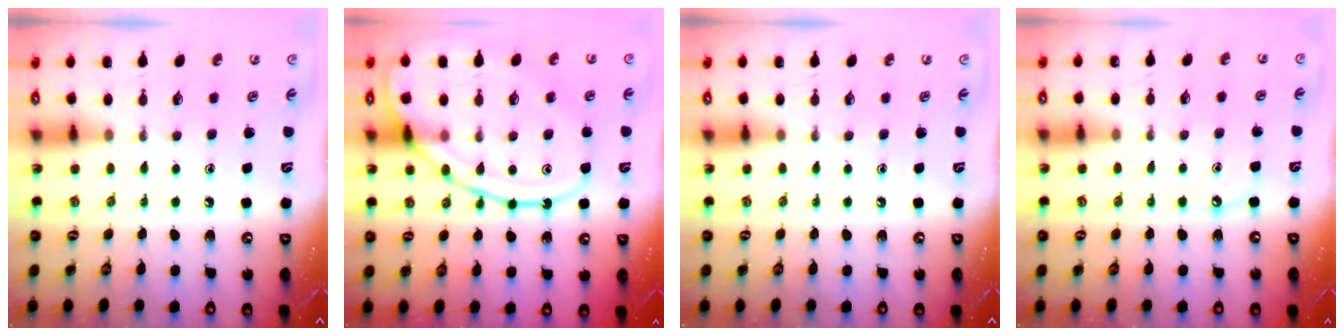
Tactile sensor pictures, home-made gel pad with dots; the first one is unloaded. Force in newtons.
{"total": 15.5, "press": 15.4, "slide": 1.4}
{"total": 0.0}
{"total": 4.7, "press": 4.7, "slide": 0.6}